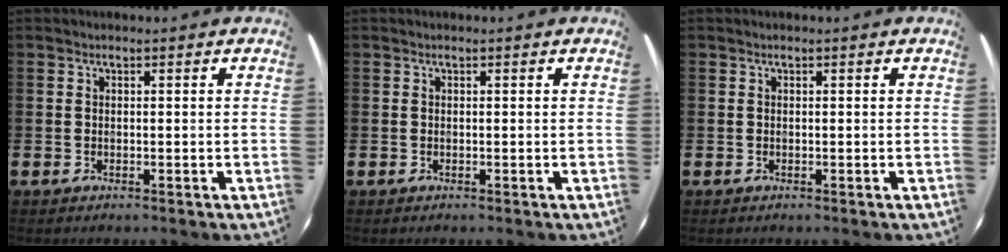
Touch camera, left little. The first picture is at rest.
{"total": 0.0}
{"total": 0.0}